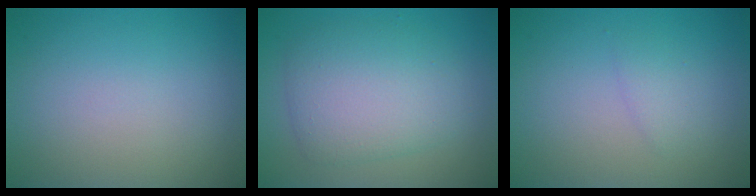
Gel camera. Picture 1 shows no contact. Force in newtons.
{"total": 5.4, "press": 5.4, "slide": 0.0}
{"total": 1.2, "press": 1.2, "slide": 0.1}